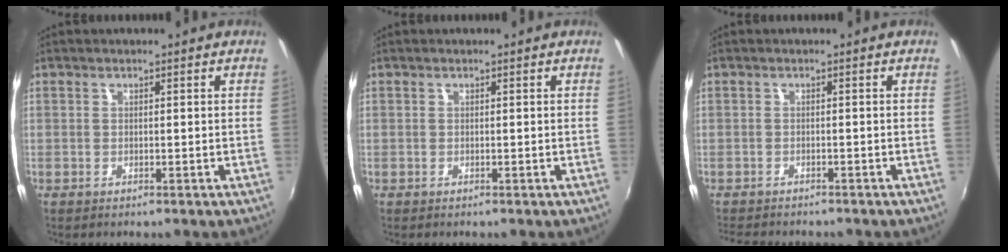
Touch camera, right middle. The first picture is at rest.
{"total": 0.0}
{"total": 4.5, "force": [-4.2, 1.0, 1.4], "torque": [-0.040, -0.015, -0.067]}